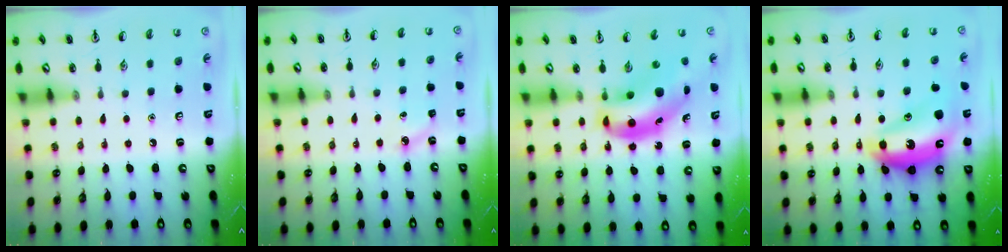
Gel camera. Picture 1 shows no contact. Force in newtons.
{"total": 3.1, "press": 3.0, "slide": 0.9}
{"total": 13.0, "press": 12.4, "slide": 3.9}
{"total": 15.0, "press": 15.0, "slide": 0.8}